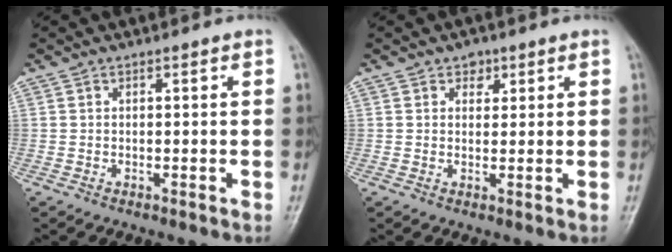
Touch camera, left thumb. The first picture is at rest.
{"total": 2.5, "force": [1.3, 1.9, 0.9], "torque": [0.005, -0.004, 0.014]}